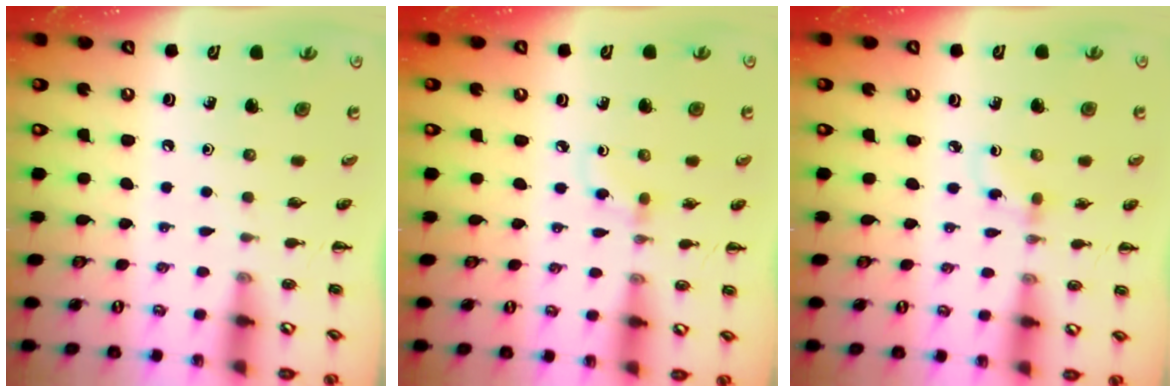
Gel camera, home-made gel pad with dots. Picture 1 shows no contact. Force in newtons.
{"total": 3.5, "press": 3.2, "slide": 1.5}
{"total": 1.6, "press": 1.4, "slide": 0.8}